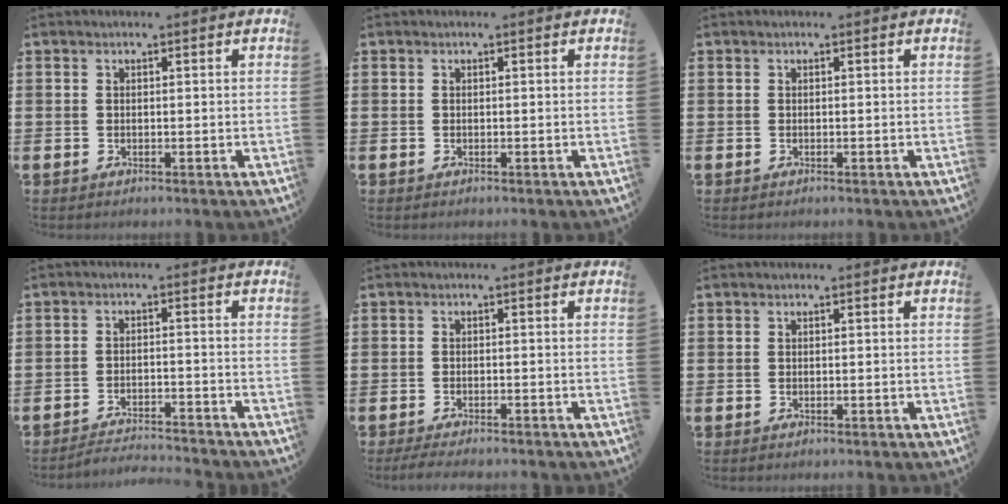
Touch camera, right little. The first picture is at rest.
{"total": 0.0}
{"total": 0.0}
{"total": 2.7, "force": [-2.7, -0.2, 0.0], "torque": [-0.004, 0.003, -0.057]}
{"total": 1.5, "force": [-1.3, 0.1, 0.7], "torque": [-0.012, 0.002, -0.026]}
{"total": 0.0}